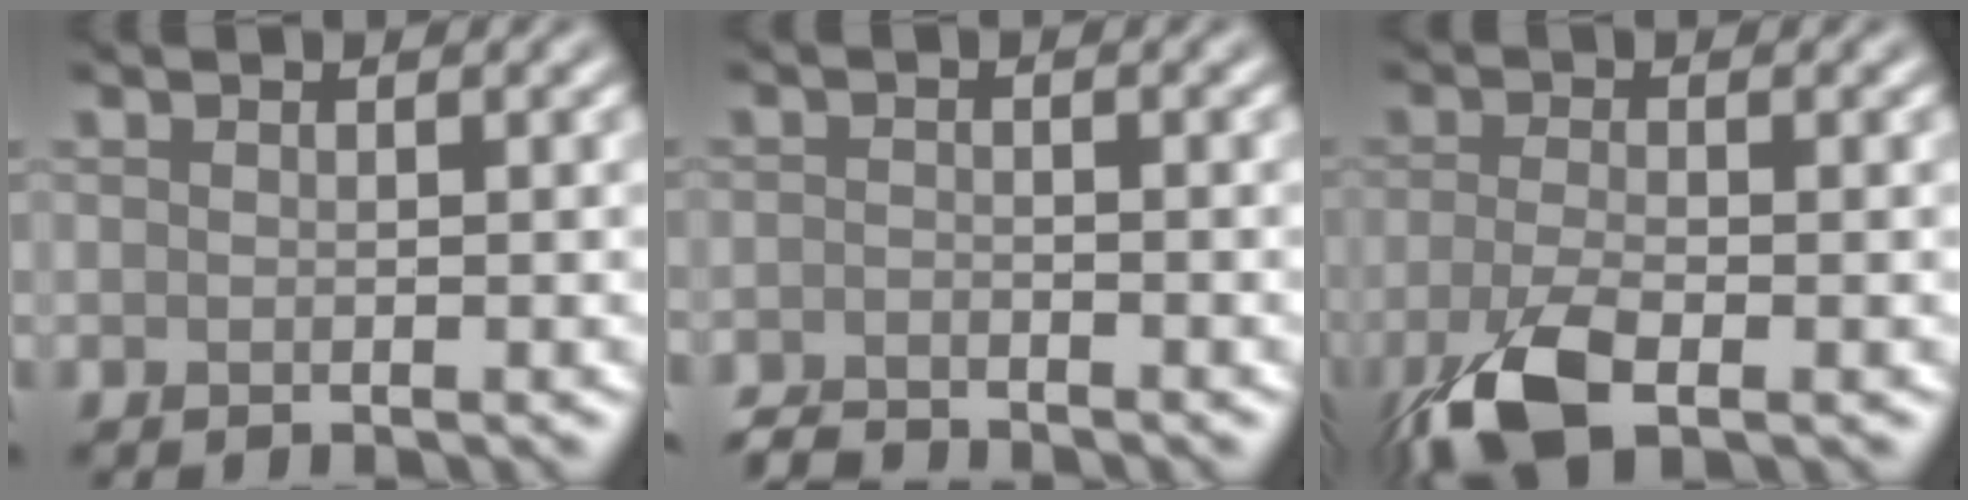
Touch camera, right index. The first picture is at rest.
{"total": 2.2, "force": [-2.2, 0.2, 0.3], "torque": [-0.004, -0.005, -0.047]}
{"total": 5.6, "force": [-2.8, 2.1, 4.4], "torque": [-0.099, -0.013, -0.063]}